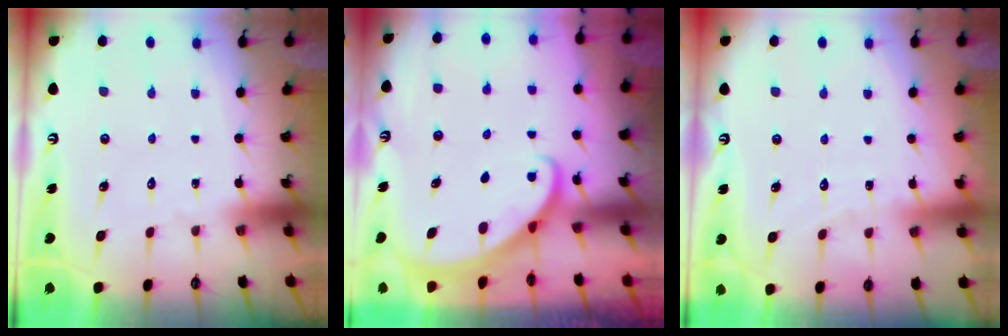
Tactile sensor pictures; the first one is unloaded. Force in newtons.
{"total": 1.6, "press": 1.6, "slide": 0.0}
{"total": 3.4, "press": 3.4, "slide": 0.5}